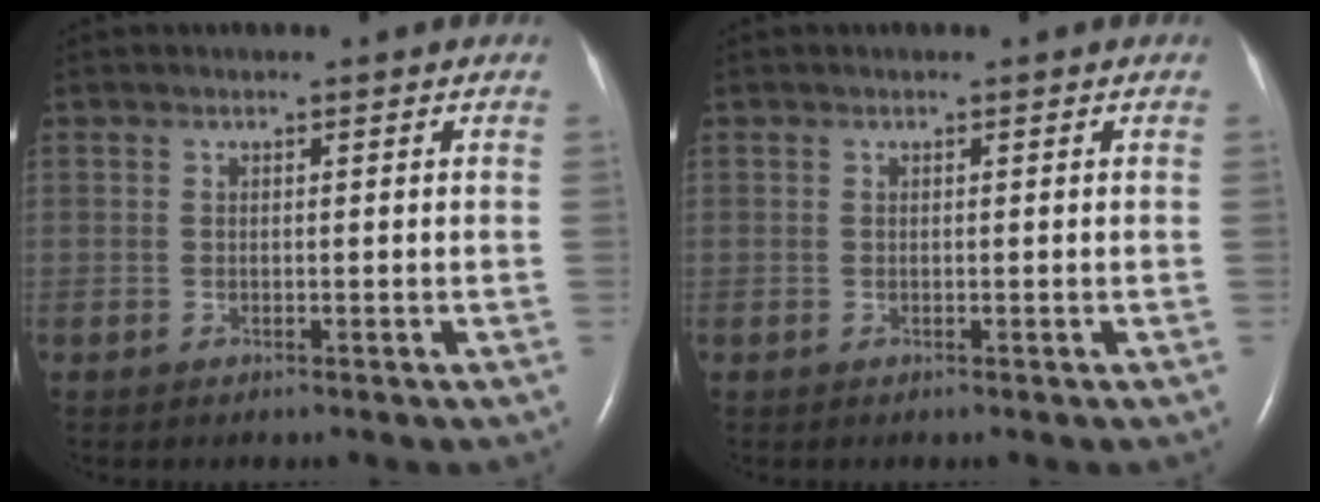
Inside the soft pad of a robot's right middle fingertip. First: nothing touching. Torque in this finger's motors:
{"motor_torque": [0.00, 0.00, 0.00, 0.00]}